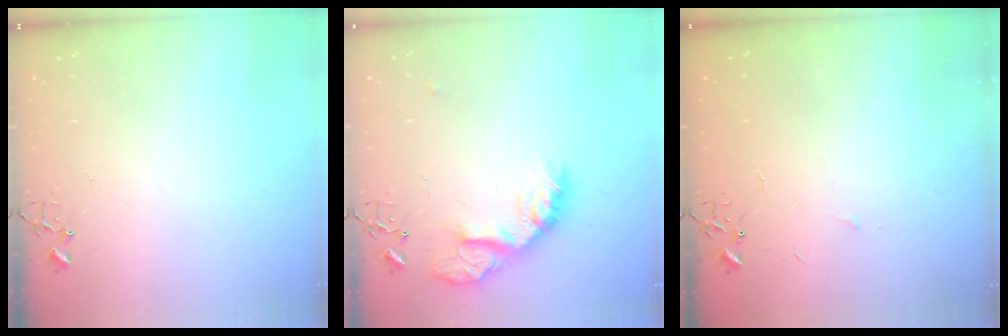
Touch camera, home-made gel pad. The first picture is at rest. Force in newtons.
{"total": 15.5, "press": 15.4, "slide": 1.2}
{"total": 2.3, "press": 2.3, "slide": 0.4}